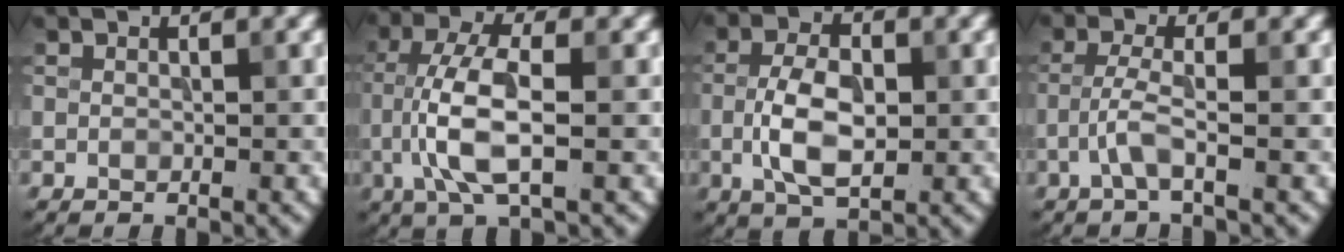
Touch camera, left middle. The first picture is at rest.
{"total": 6.0, "force": [-1.1, 1.8, 5.6], "torque": [-0.122, 0.008, -0.024]}
{"total": 5.1, "force": [-0.8, 2.5, 4.4], "torque": [-0.095, 0.002, -0.018]}
{"total": 2.2, "force": [-1.1, 0.0, 1.9], "torque": [-0.046, 0.008, -0.028]}